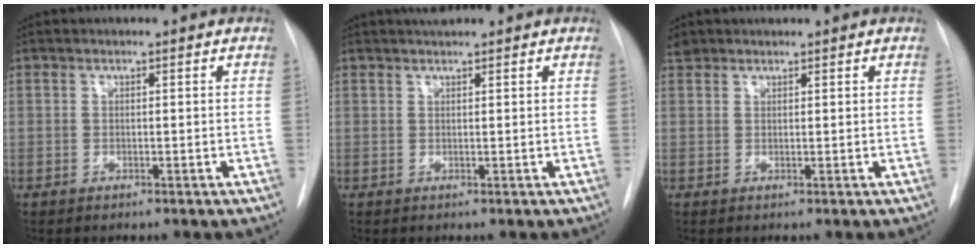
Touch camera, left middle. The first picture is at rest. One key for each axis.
{"total": 1.8, "fx": 1.6, "fy": 0.2, "fz": 0.8, "tx": -0.012, "ty": 0.012, "tz": 0.028}
{"total": 1.6, "fx": 1.5, "fy": 0.7, "fz": -0.1, "tx": 0.001, "ty": 0.015, "tz": 0.026}